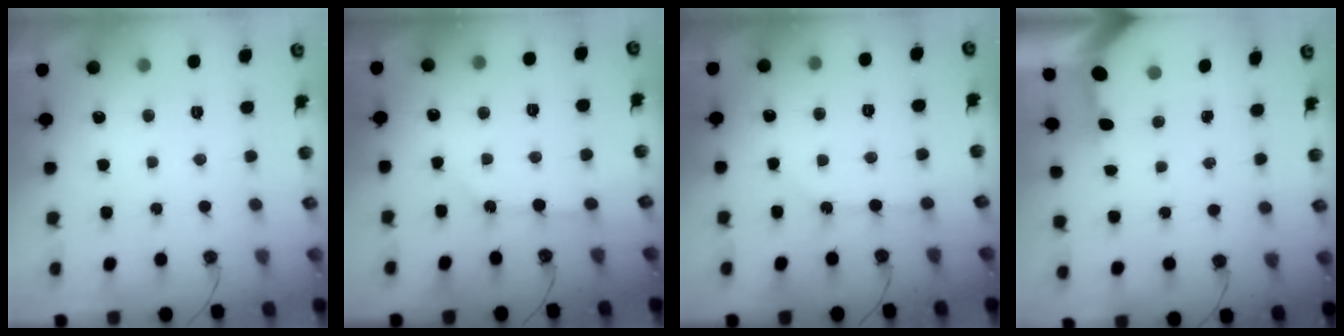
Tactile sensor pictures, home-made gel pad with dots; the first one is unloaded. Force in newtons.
{"total": 3.6, "press": 3.6, "slide": 0.5}
{"total": 3.3, "press": 3.3, "slide": 0.6}
{"total": 3.4, "press": 3.4, "slide": 0.4}